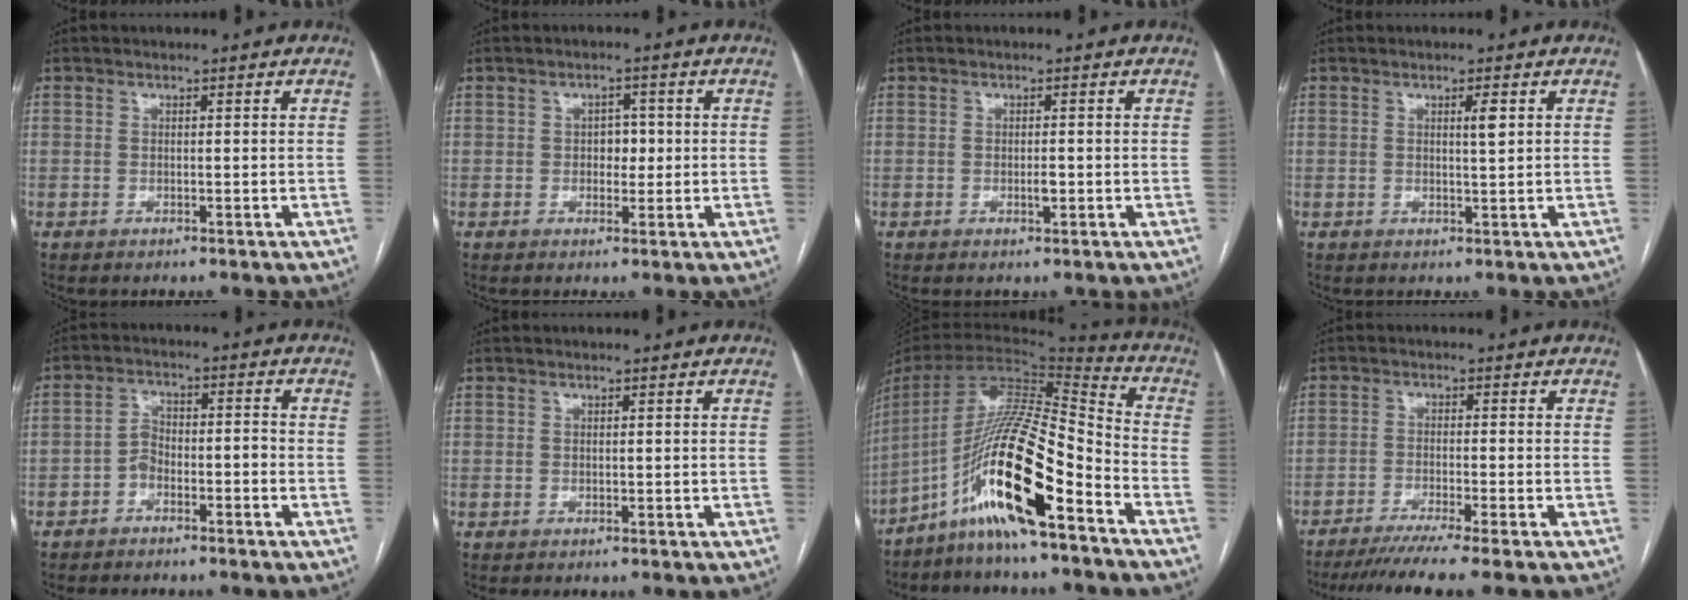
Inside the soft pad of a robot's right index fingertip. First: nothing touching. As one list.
[{"total": 2.8, "force": [0.0, 1.8, 2.1], "torque": [-0.022, 0.006, 0.000]}, {"total": 1.2, "force": [-0.3, 0.3, 1.1], "torque": [-0.021, -0.001, -0.005]}, {"total": 1.8, "force": [0.7, 0.0, 1.7], "torque": [-0.030, -0.002, 0.011]}, {"total": 3.8, "force": [-2.2, 1.9, 2.4], "torque": [-0.043, 0.022, -0.040]}, {"total": 0.0}, {"total": 19.0, "force": [-10.7, 1.8, 15.7], "torque": [-0.323, -0.008, -0.199]}, {"total": 7.8, "force": [-6.5, -1.6, 4.1], "torque": [-0.049, -0.024, -0.104]}]